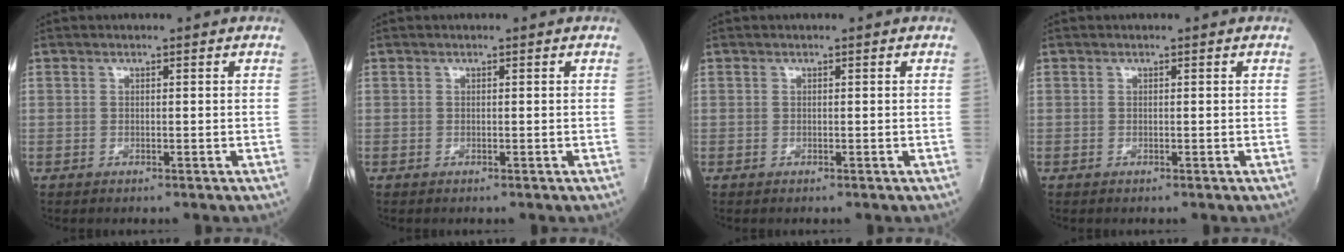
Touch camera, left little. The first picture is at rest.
{"total": 0.0}
{"total": 0.0}
{"total": 0.0}